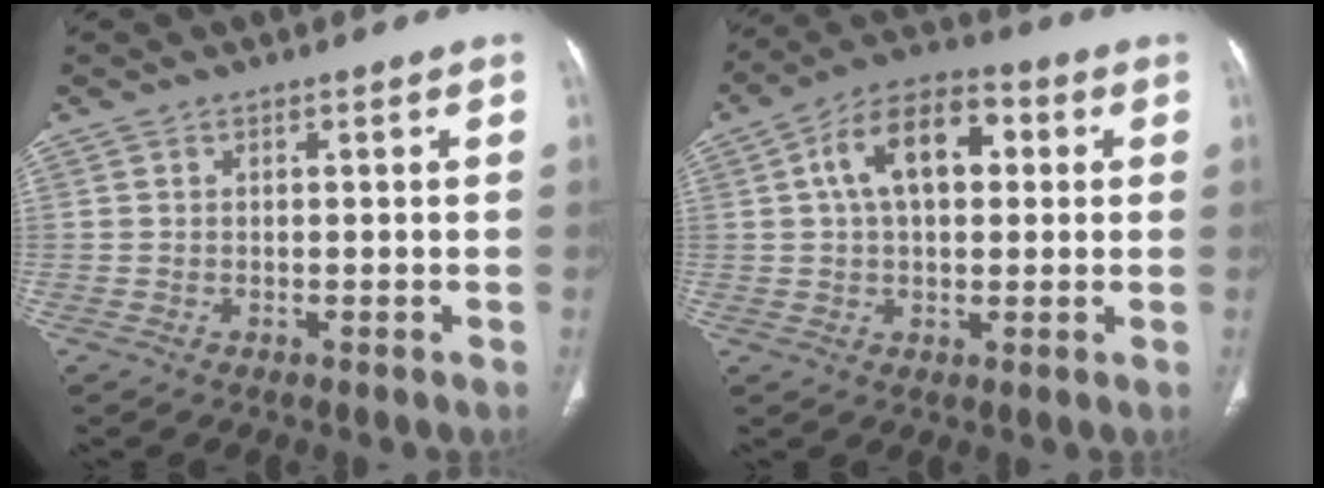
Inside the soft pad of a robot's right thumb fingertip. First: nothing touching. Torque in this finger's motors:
{"motor_torque": [0.99, 2.46, 1.26, -0.26, 0.07]}